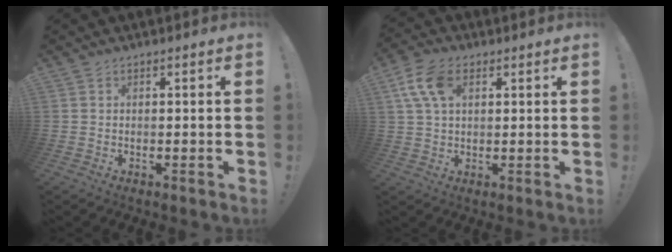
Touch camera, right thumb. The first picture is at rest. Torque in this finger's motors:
{"motor_torque": [0.38, 0.38, 0.06, -0.02, 0.03]}